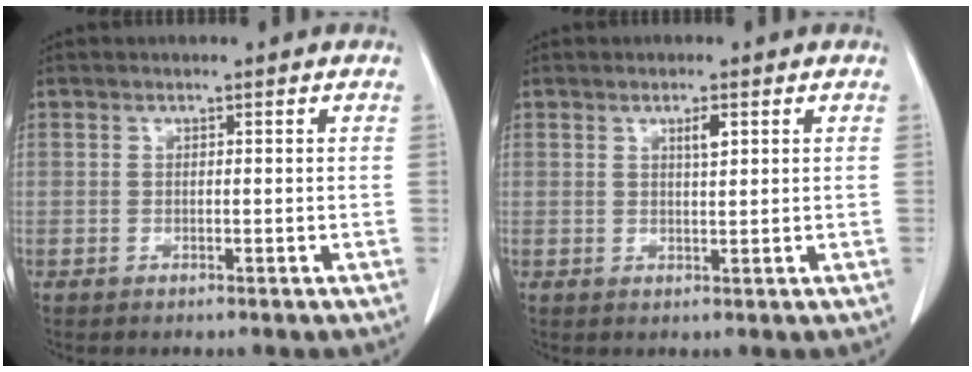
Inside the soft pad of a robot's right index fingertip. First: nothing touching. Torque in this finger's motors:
{"motor_torque": [0.18, 0.11, 0.03, 0.02]}